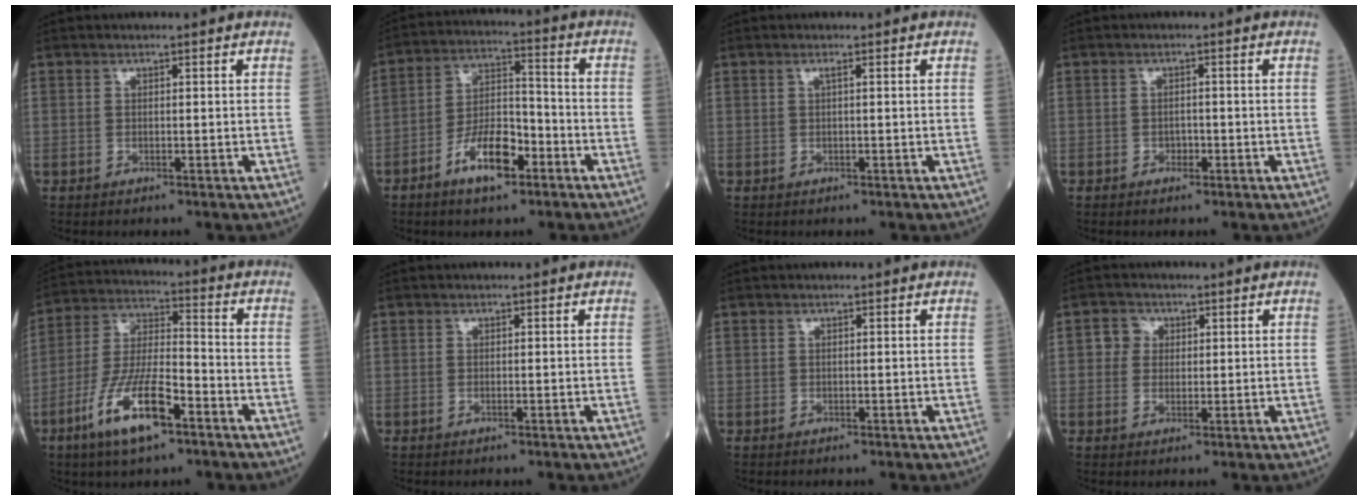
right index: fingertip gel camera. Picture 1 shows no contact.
{"total": 9.6, "force": [-5.2, 3.5, 7.3], "torque": [-0.140, 0.008, -0.094]}
{"total": 0.5, "force": [0.1, -0.1, 0.5], "torque": [-0.011, -0.001, 0.004]}
{"total": 1.3, "force": [-0.6, 0.9, 0.8], "torque": [-0.009, 0.004, -0.009]}
{"total": 12.6, "force": [-6.6, 3.0, 10.4], "torque": [-0.213, -0.007, -0.123]}
{"total": 0.0}
{"total": 0.0}
{"total": 2.7, "force": [0.6, 2.6, 0.7], "torque": [-0.007, 0.006, 0.006]}